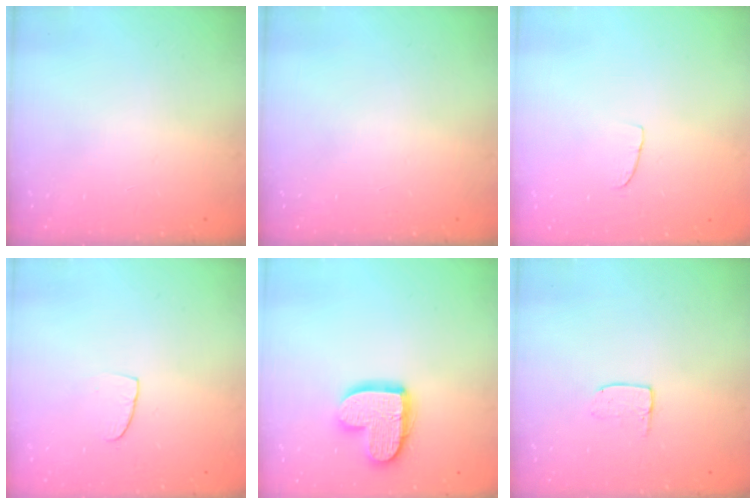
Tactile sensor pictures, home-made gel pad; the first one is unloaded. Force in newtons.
{"total": 0.0}
{"total": 2.5, "press": 2.5, "slide": 0.1}
{"total": 5.8, "press": 5.8, "slide": 0.4}
{"total": 14.2, "press": 14.2, "slide": 1.1}
{"total": 5.2, "press": 5.2, "slide": 0.4}